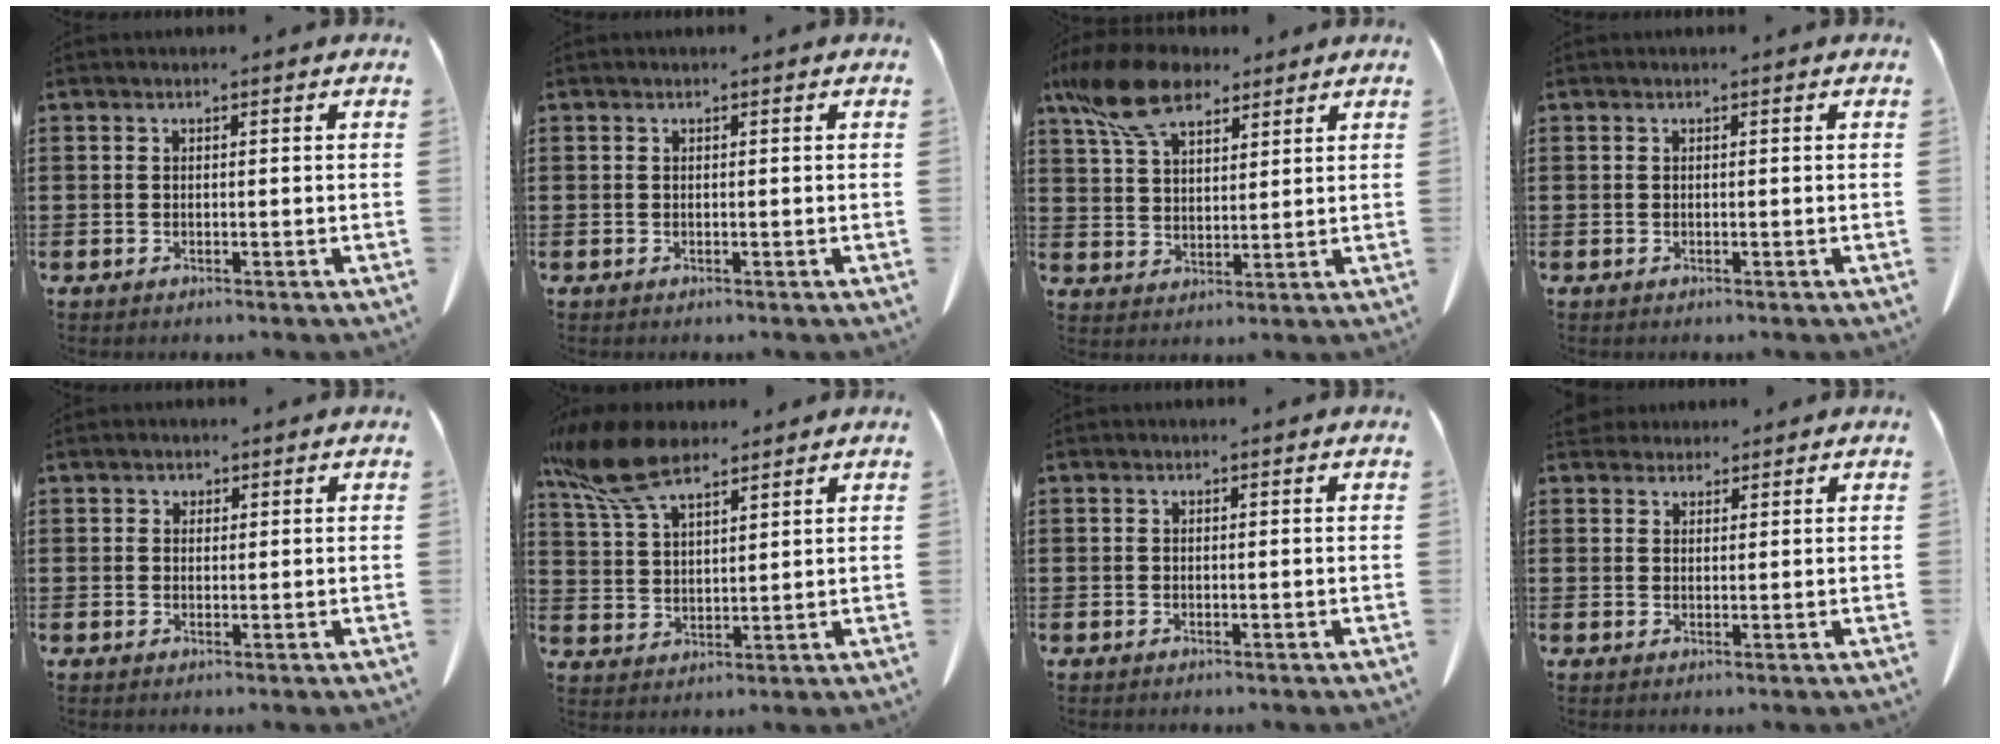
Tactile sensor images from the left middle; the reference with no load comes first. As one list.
[{"total": 0.0}, {"total": 10.8, "force": [7.6, 4.6, 6.1], "torque": [-0.147, -0.008, 0.143]}, {"total": 0.0}, {"total": 0.9, "force": [0.7, 0.6, 0.2], "torque": [-0.006, 0.000, 0.014]}, {"total": 10.5, "force": [7.6, 3.6, 6.3], "torque": [-0.154, -0.016, 0.141]}, {"total": 0.0}, {"total": 2.7, "force": [2.5, 0.9, 0.4], "torque": [-0.015, -0.001, 0.050]}]